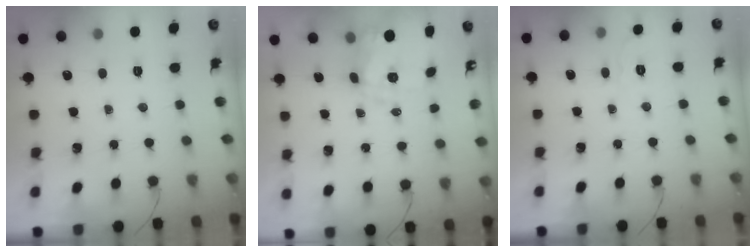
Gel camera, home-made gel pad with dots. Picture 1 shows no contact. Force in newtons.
{"total": 10.9, "press": 10.7, "slide": 2.2}
{"total": 4.0, "press": 3.5, "slide": 1.9}